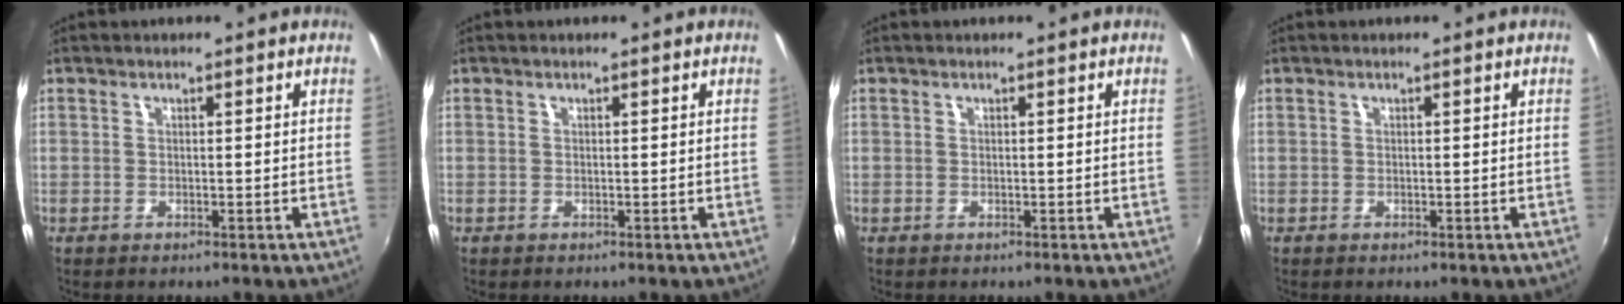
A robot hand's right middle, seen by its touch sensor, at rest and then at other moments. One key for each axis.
{"total": 0.0}
{"total": 0.0}
{"total": 0.0}